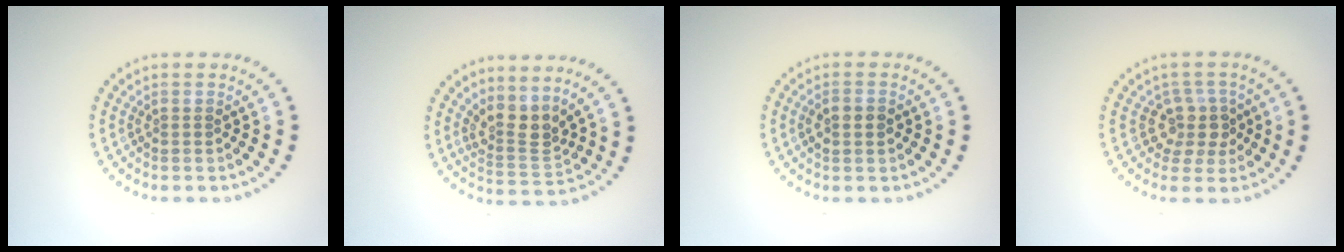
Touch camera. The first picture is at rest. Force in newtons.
{"total": 3.0, "press": 2.3, "slide": 2.0}
{"total": 1.7, "press": 1.7, "slide": 0.2}
{"total": 2.9, "press": 2.4, "slide": 1.7}